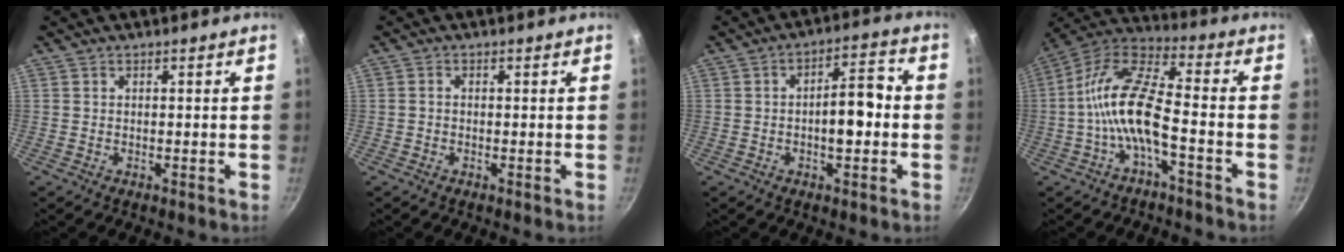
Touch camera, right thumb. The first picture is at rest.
{"total": 0.7, "force": [-0.2, 0.6, 0.4], "torque": [-0.006, 0.005, -0.005]}
{"total": 8.1, "force": [-1.1, 3.5, 7.2], "torque": [-0.089, 0.033, -0.020]}
{"total": 13.1, "force": [-3.7, 4.6, 11.7], "torque": [-0.235, 0.045, -0.083]}